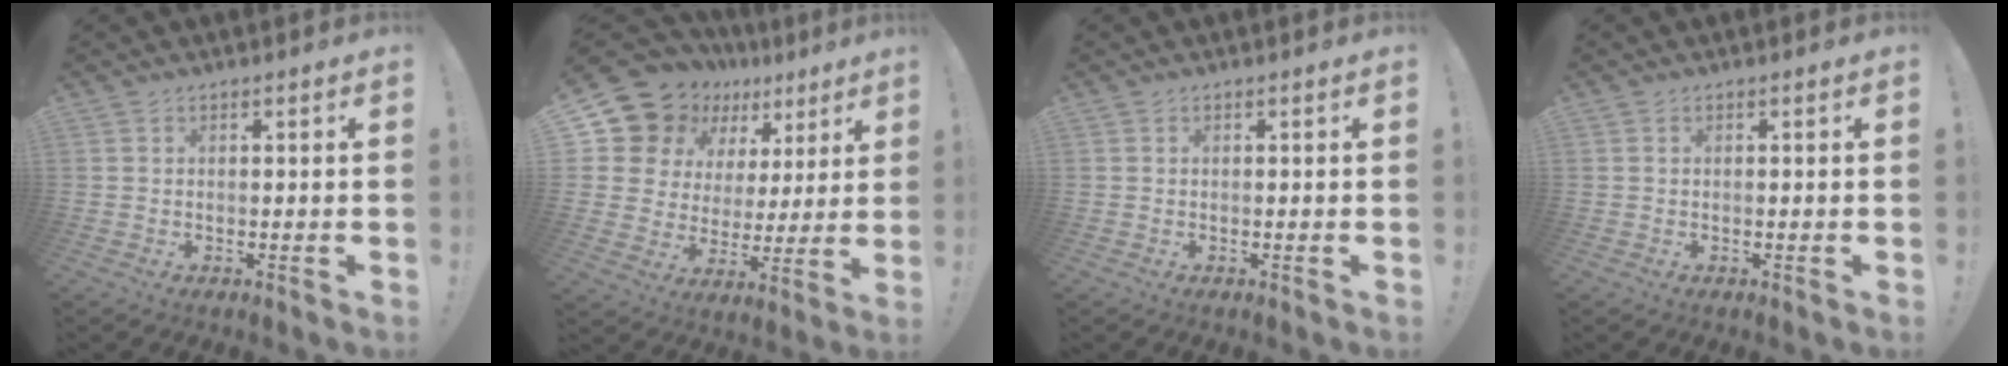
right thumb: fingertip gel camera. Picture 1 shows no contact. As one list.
[{"total": 15.2, "force": [11.3, 9.0, 4.8], "torque": [-0.099, -0.081, 0.223]}, {"total": 0.0}, {"total": 0.0}]